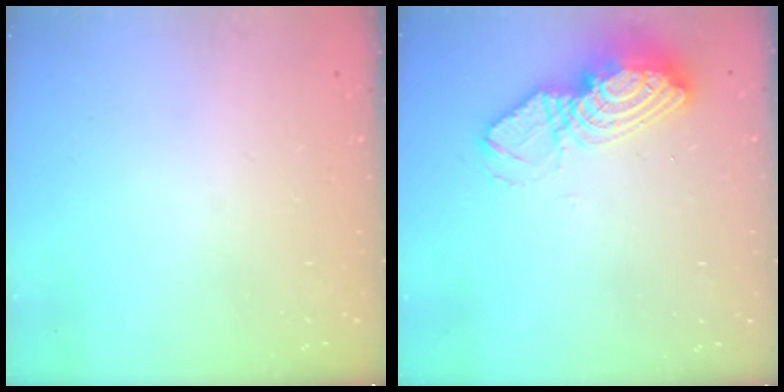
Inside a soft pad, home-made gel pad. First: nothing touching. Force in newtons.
{"total": 13.0, "press": 12.9, "slide": 1.7}